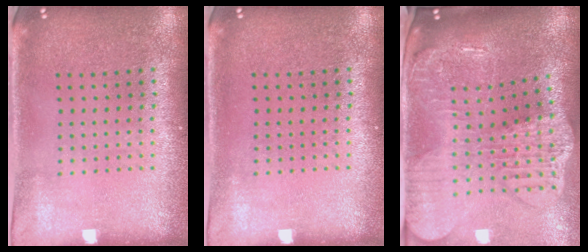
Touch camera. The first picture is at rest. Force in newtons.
{"total": 0.0}
{"total": 4.4, "press": 3.3, "slide": 2.9}